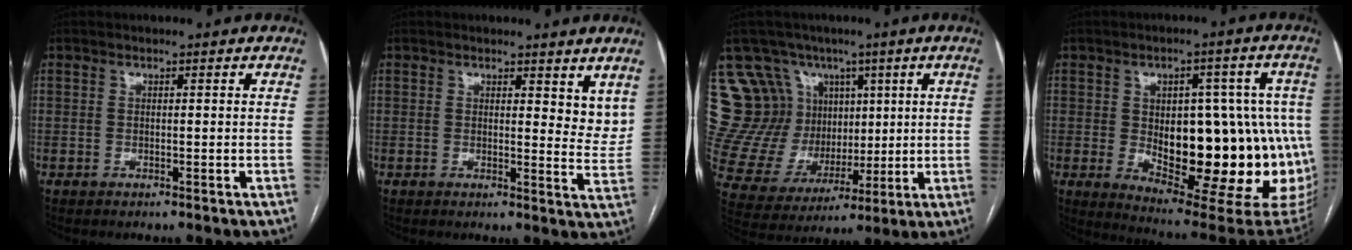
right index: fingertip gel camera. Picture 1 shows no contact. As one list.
[{"total": 5.8, "force": [4.5, 2.3, 2.9], "torque": [-0.015, -0.024, 0.052]}, {"total": 16.9, "force": [7.4, 14.0, 5.9], "torque": [-0.129, 0.066, 0.165]}, {"total": 24.8, "force": [-2.2, 10.5, 22.4], "torque": [-0.231, 0.012, -0.001]}]